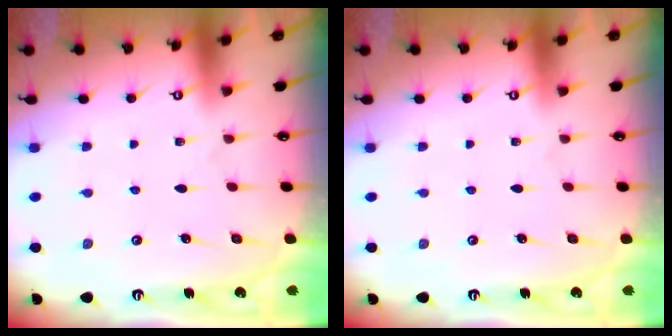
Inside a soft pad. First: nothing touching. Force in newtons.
{"total": 0.0}